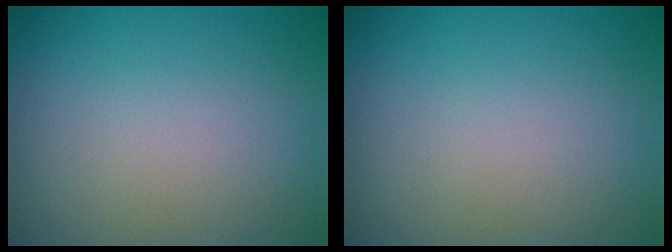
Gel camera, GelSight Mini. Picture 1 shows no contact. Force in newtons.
{"total": 0.0}